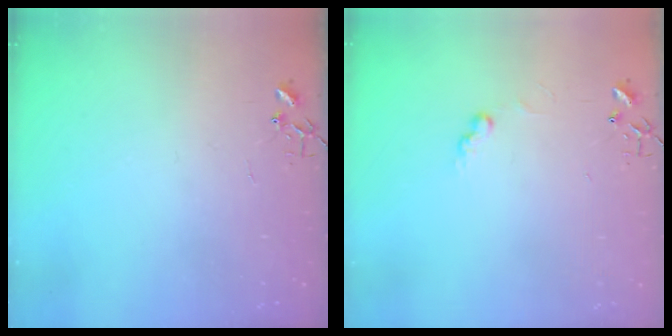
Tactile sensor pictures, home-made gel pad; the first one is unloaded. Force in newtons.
{"total": 6.6, "press": 6.6, "slide": 0.5}